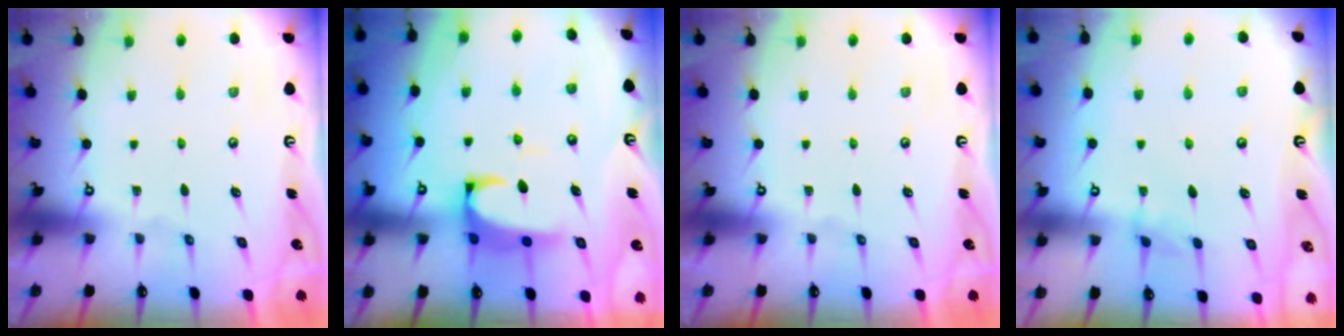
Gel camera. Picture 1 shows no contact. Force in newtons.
{"total": 3.4, "press": 3.2, "slide": 1.2}
{"total": 0.0}
{"total": 2.8, "press": 2.8, "slide": 0.3}